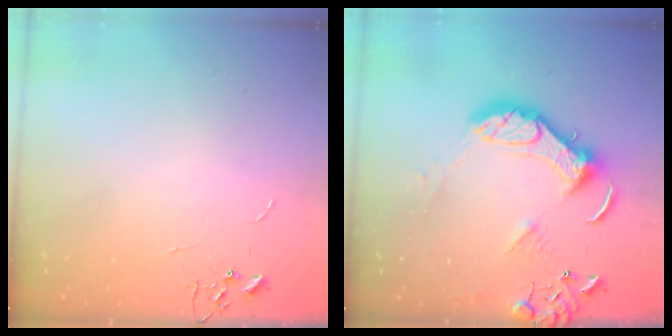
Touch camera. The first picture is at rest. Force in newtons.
{"total": 14.2, "press": 14.1, "slide": 1.4}